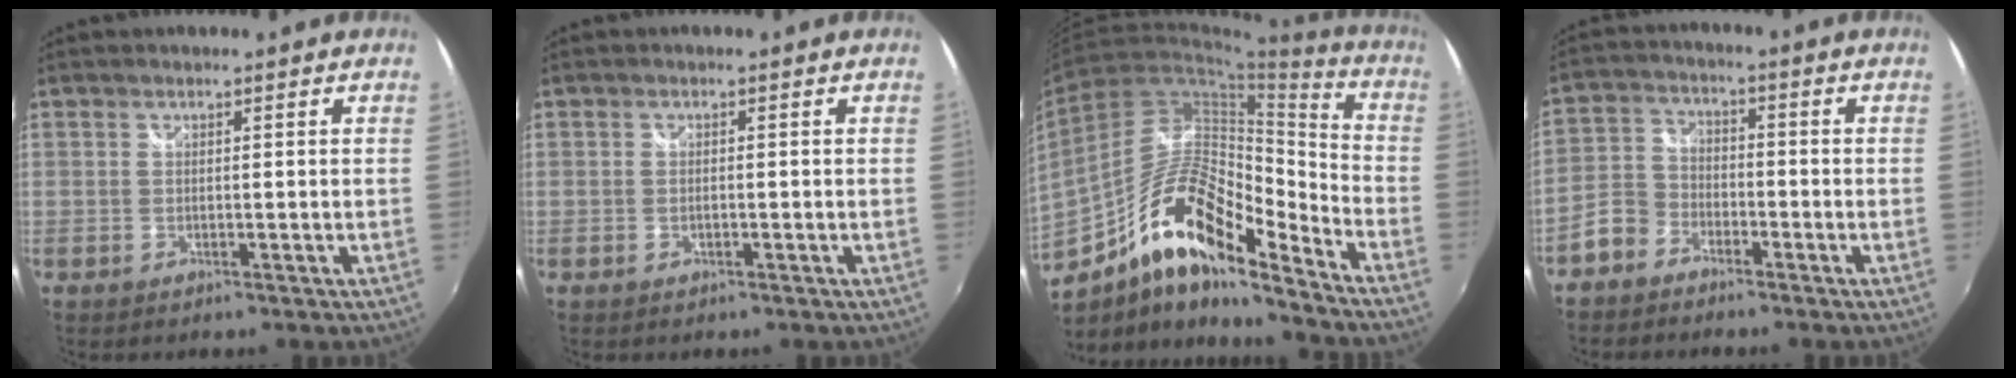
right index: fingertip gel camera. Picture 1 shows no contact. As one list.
[{"total": 0.9, "force": [-0.3, 0.5, 0.6], "torque": [-0.013, 0.000, -0.006]}, {"total": 18.5, "force": [-11.8, 5.7, 13.0], "torque": [-0.233, 0.003, -0.220]}, {"total": 5.9, "force": [-4.1, 4.0, 1.5], "torque": [-0.033, 0.019, -0.086]}]